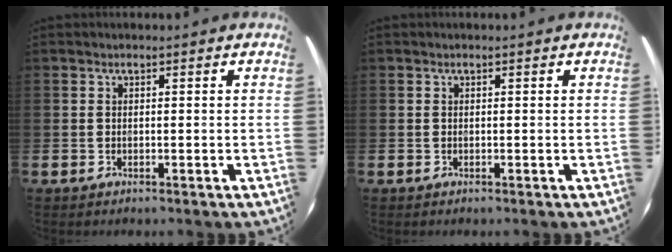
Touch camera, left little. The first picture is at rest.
{"total": 0.0}